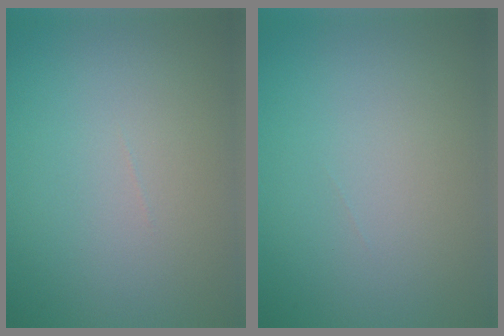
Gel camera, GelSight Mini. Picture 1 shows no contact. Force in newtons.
{"total": 0.0}